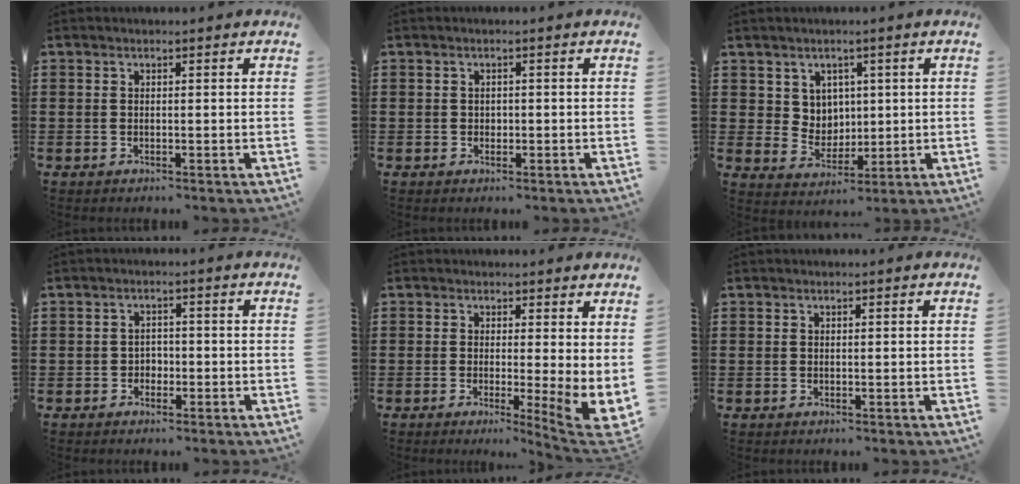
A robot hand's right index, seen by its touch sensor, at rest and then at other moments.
{"total": 0.7, "force": [0.0, 0.7, 0.2], "torque": [-0.008, 0.001, 0.000]}
{"total": 4.6, "force": [2.3, 3.9, 0.7], "torque": [-0.035, 0.005, 0.042]}
{"total": 1.7, "force": [-0.8, 1.4, 0.5], "torque": [-0.016, 0.000, -0.020]}
{"total": 2.7, "force": [0.9, 0.2, 2.6], "torque": [-0.042, -0.022, 0.016]}
{"total": 0.0}